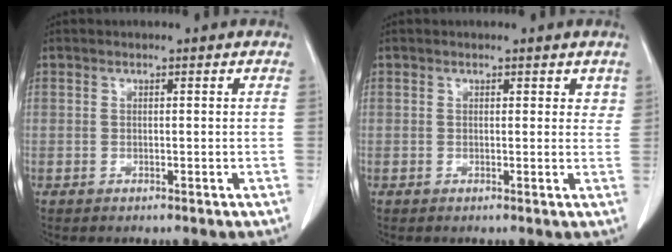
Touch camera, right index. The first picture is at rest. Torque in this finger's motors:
{"motor_torque": [-0.17, 0.02, 0.01, -0.01]}